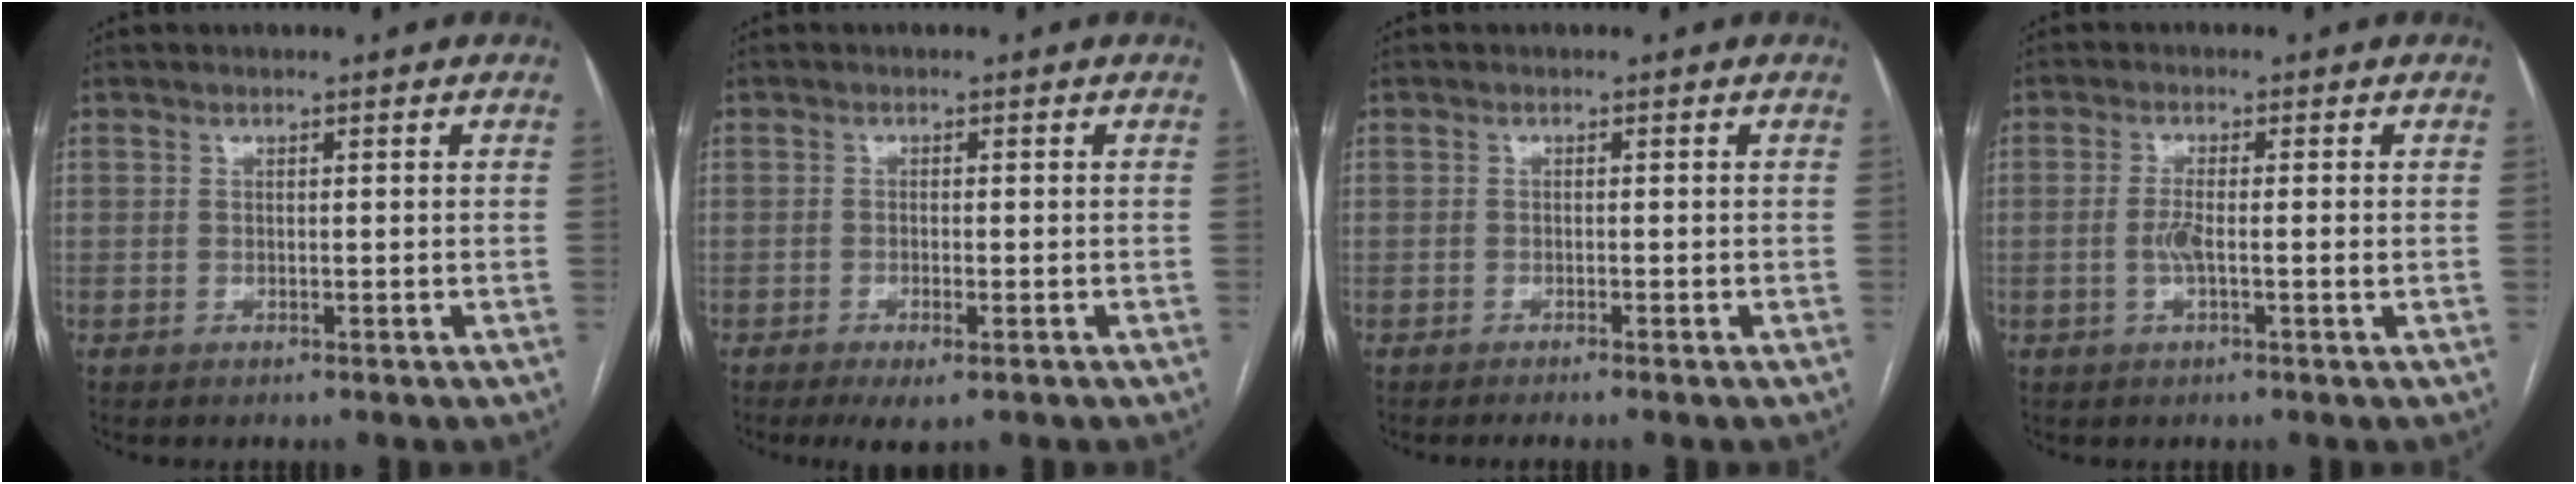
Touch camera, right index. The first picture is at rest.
{"total": 3.8, "force": [-2.2, 0.8, 3.0], "torque": [-0.052, -0.008, -0.033]}
{"total": 2.6, "force": [-2.2, -0.6, 1.4], "torque": [-0.014, 0.004, -0.029]}
{"total": 2.7, "force": [-0.4, 0.2, 2.7], "torque": [-0.054, -0.001, -0.008]}